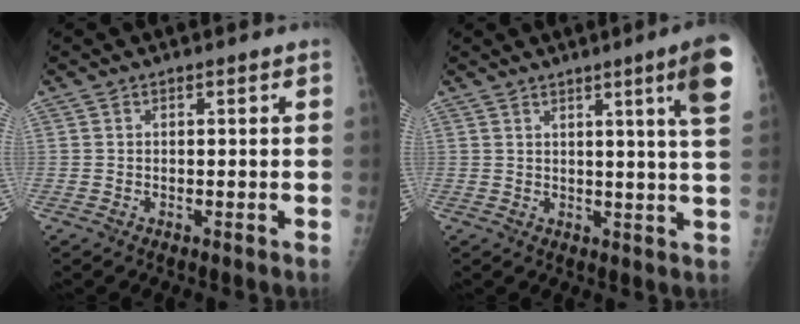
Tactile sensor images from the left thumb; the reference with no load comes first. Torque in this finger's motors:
{"motor_torque": [1.43, 1.21, 0.61, -0.59, 0.22]}